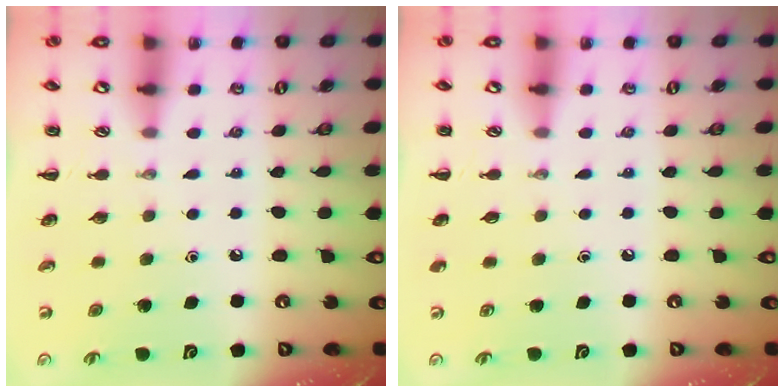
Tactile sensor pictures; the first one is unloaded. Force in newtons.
{"total": 0.0}